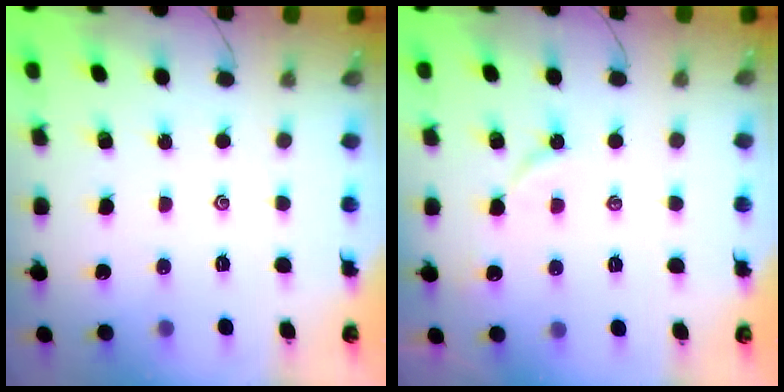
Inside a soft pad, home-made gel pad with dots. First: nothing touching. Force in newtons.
{"total": 5.0, "press": 4.9, "slide": 0.6}